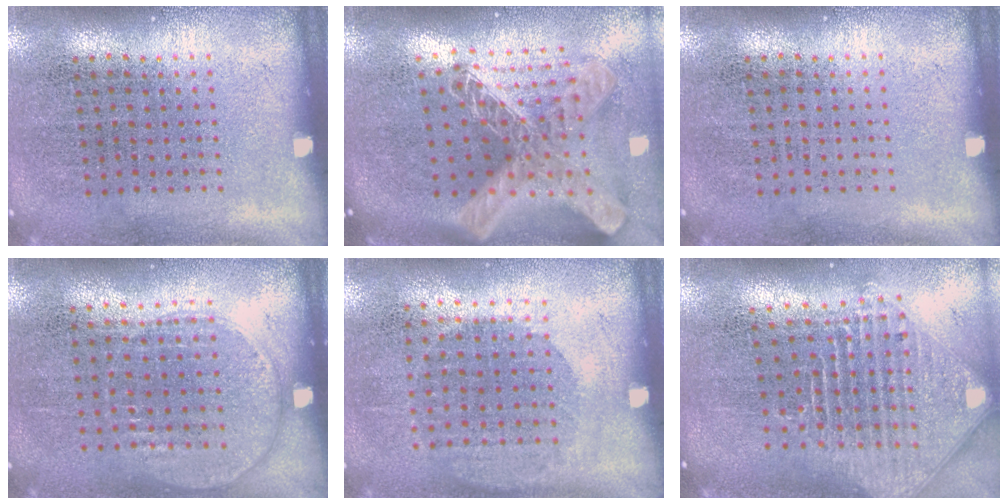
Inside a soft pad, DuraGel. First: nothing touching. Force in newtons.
{"total": 3.0, "press": 2.1, "slide": 2.1}
{"total": 0.0}
{"total": 0.9, "press": 0.8, "slide": 0.4}
{"total": 1.0, "press": 0.9, "slide": 0.5}
{"total": 2.5, "press": 1.8, "slide": 1.7}